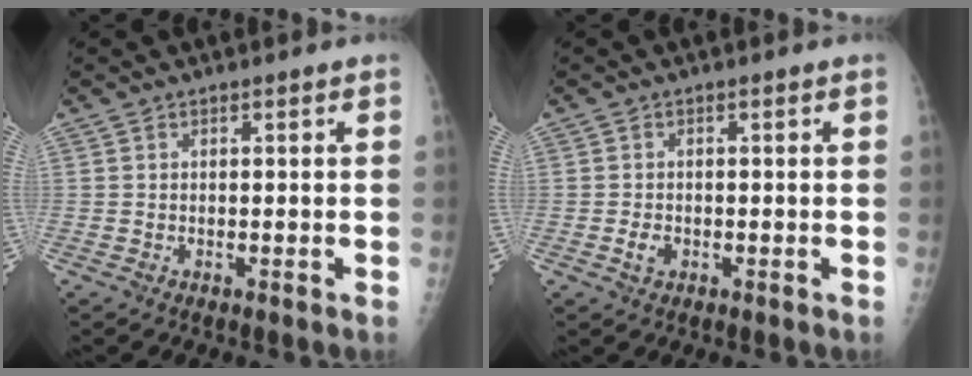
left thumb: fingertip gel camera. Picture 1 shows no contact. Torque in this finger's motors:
{"motor_torque": [-0.20, 0.13, -0.03, -0.04, 0.00]}